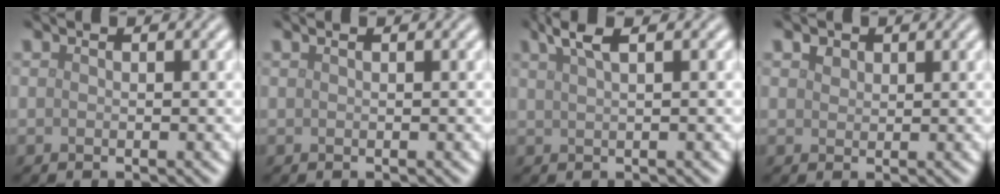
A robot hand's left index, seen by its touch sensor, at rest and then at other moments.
{"total": 0.5, "force": [0.3, 0.2, 0.4], "torque": [-0.008, 0.004, 0.003]}
{"total": 2.7, "force": [1.6, 0.7, 2.0], "torque": [-0.026, 0.007, 0.028]}
{"total": 1.1, "force": [0.6, 0.8, 0.3], "torque": [-0.006, 0.002, 0.011]}